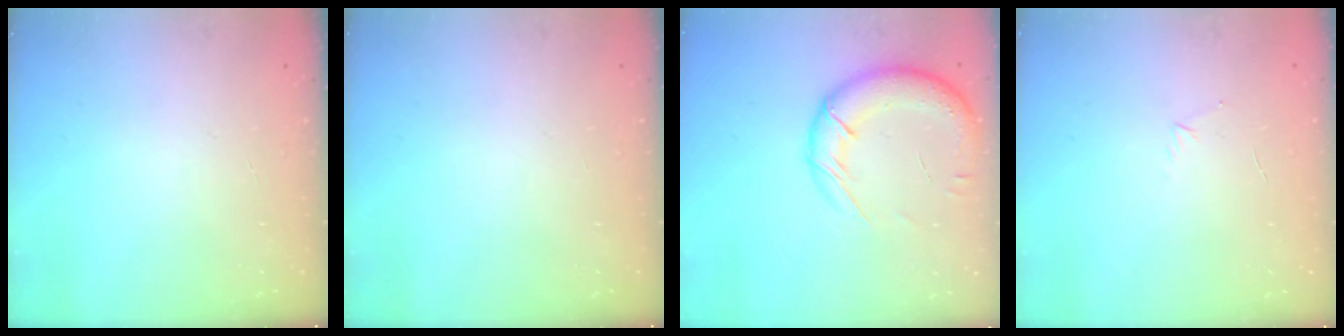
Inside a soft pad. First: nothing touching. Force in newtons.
{"total": 0.0}
{"total": 18.0, "press": 17.4, "slide": 4.4}
{"total": 3.2, "press": 3.1, "slide": 0.8}